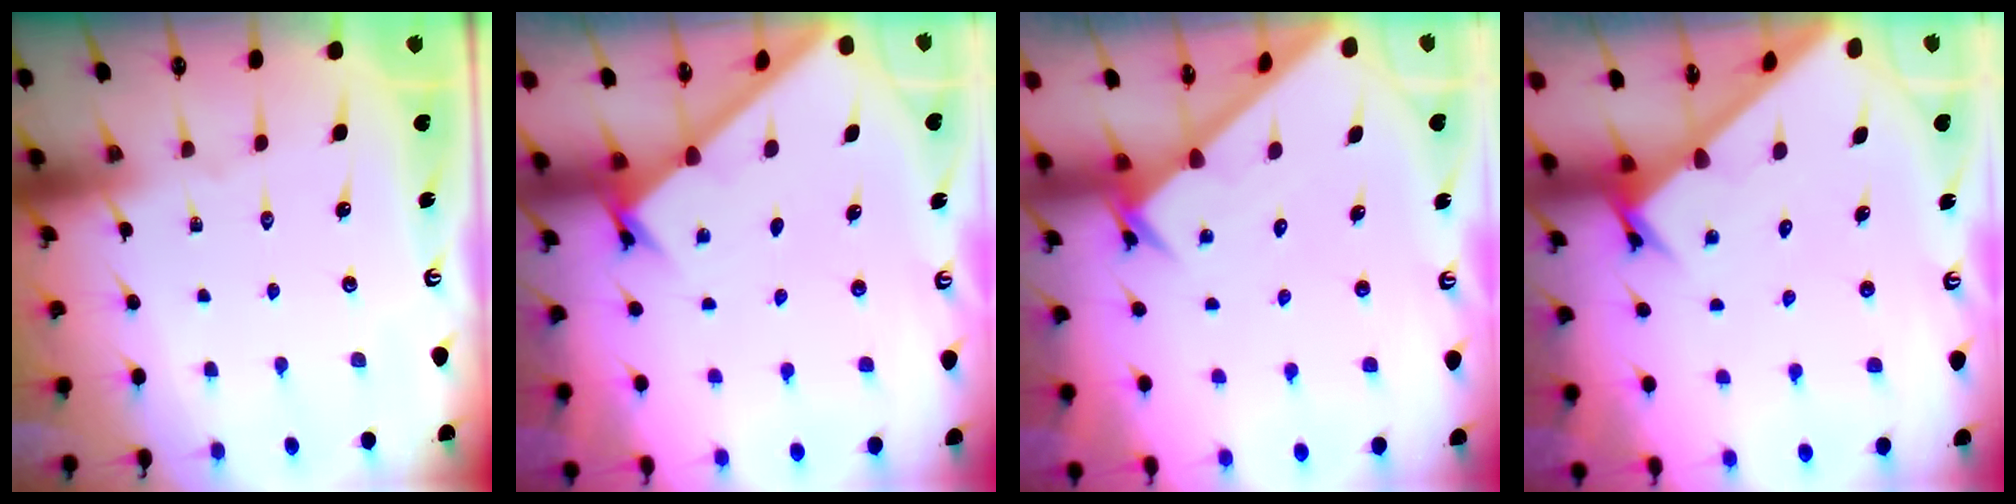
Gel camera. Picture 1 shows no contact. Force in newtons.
{"total": 1.6, "press": 1.5, "slide": 0.1}
{"total": 2.5, "press": 2.5, "slide": 0.2}
{"total": 2.6, "press": 2.5, "slide": 0.3}